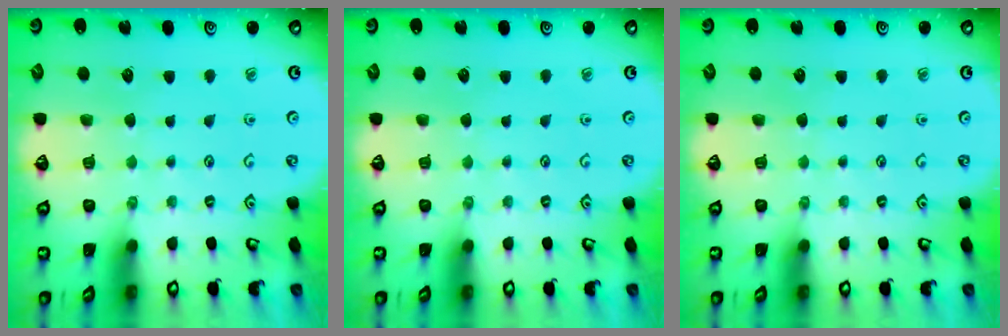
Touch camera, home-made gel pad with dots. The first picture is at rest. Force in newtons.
{"total": 0.0}
{"total": 0.0}